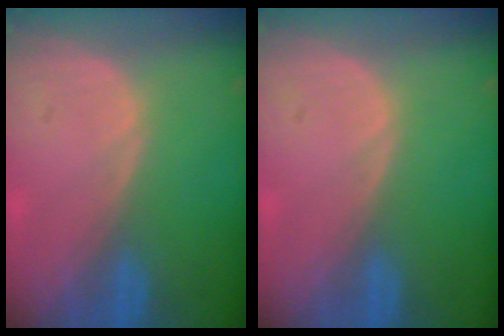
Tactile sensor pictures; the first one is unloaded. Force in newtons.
{"total": 0.0}